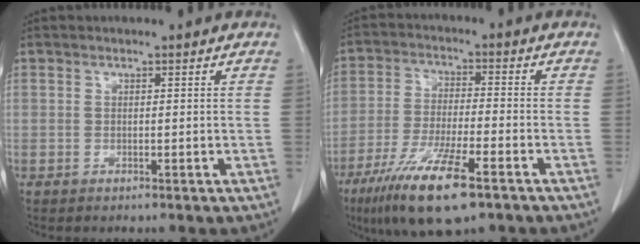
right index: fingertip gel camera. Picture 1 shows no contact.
{"total": 12.9, "force": [-7.8, 2.0, 10.1], "torque": [-0.194, -0.029, -0.135]}